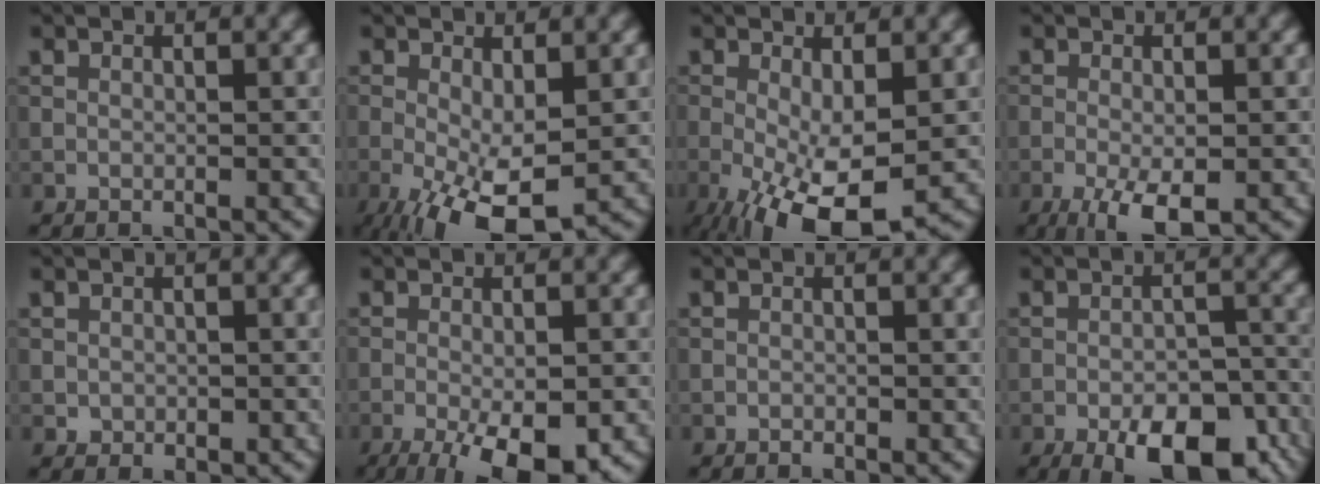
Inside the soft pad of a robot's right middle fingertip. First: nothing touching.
{"total": 7.6, "force": [-3.0, 2.8, 6.4], "torque": [-0.130, -0.016, -0.049]}
{"total": 8.3, "force": [-3.0, 2.9, 7.2], "torque": [-0.144, -0.018, -0.046]}
{"total": 4.9, "force": [-2.3, 1.7, 4.0], "torque": [-0.073, -0.007, -0.038]}
{"total": 1.1, "force": [-0.2, 1.0, 0.6], "torque": [-0.008, -0.006, -0.003]}
{"total": 9.4, "force": [-4.8, 3.0, 7.6], "torque": [-0.128, -0.023, -0.066]}
{"total": 0.5, "force": [-0.3, 0.2, 0.3], "torque": [-0.003, -0.001, -0.005]}
{"total": 10.4, "force": [-6.1, 4.2, 7.2], "torque": [-0.097, -0.010, -0.083]}